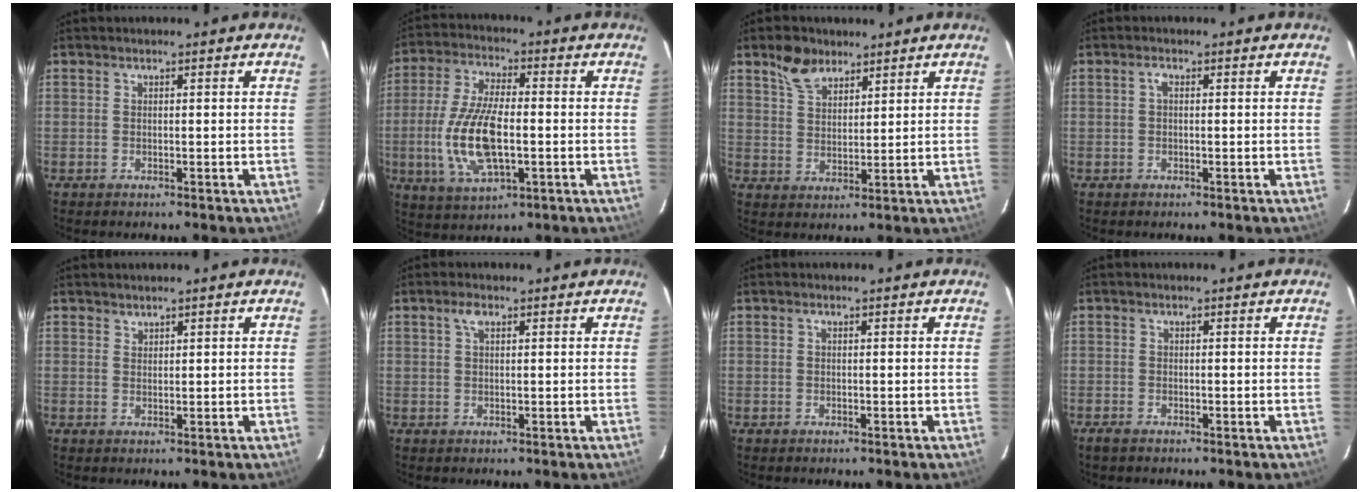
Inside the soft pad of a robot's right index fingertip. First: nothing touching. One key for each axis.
{"total": 14.2, "fx": -2.4, "fy": 5.5, "fz": 12.8, "tx": -0.270, "ty": -0.005, "tz": -0.042}
{"total": 6.3, "fx": 4.4, "fy": 3.5, "fz": 2.7, "tx": -0.048, "ty": 0.011, "tz": 0.084}
{"total": 1.0, "fx": 0.1, "fy": 0.5, "fz": 0.9, "tx": -0.018, "ty": 0.005, "tz": 0.000}
{"total": 9.7, "fx": 8.8, "fy": 3.5, "fz": 2.4, "tx": -0.050, "ty": -0.020, "tz": 0.182}
{"total": 1.9, "fx": 0.9, "fy": 0.8, "fz": 1.4, "tx": -0.028, "ty": 0.006, "tz": 0.017}
{"total": 0.0}
{"total": 1.4, "fx": -1.2, "fy": 0.5, "fz": 0.5, "tx": -0.013, "ty": -0.006, "tz": -0.025}